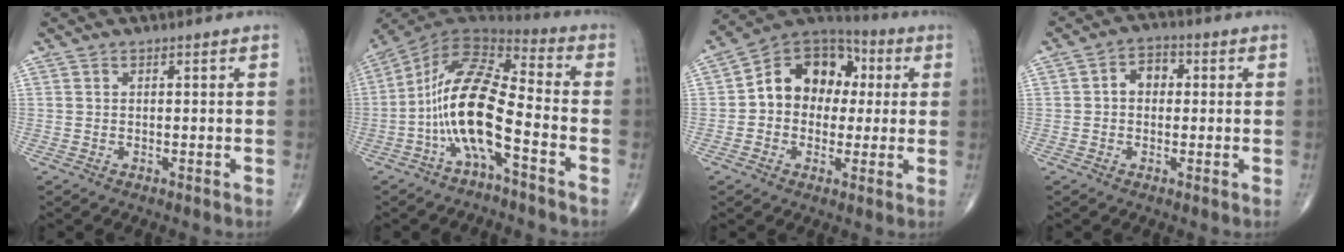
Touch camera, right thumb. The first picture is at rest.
{"total": 14.9, "force": [-4.9, 4.4, 13.3], "torque": [-0.261, 0.067, -0.100]}
{"total": 14.2, "force": [1.4, 11.2, 8.6], "torque": [-0.092, 0.032, 0.010]}
{"total": 4.5, "force": [0.3, 3.4, 3.0], "torque": [-0.031, 0.017, -0.003]}